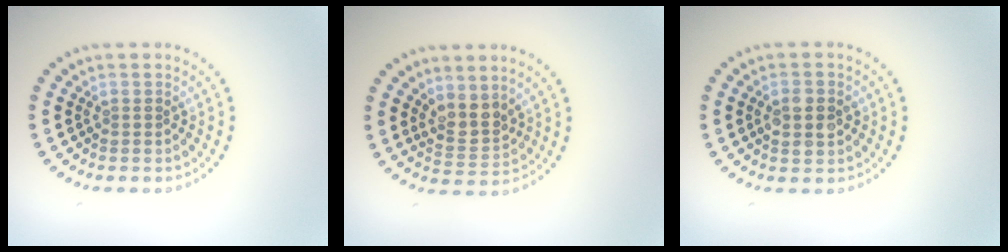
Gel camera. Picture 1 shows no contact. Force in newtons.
{"total": 2.5, "press": 2.0, "slide": 1.5}
{"total": 2.8, "press": 2.8, "slide": 0.2}